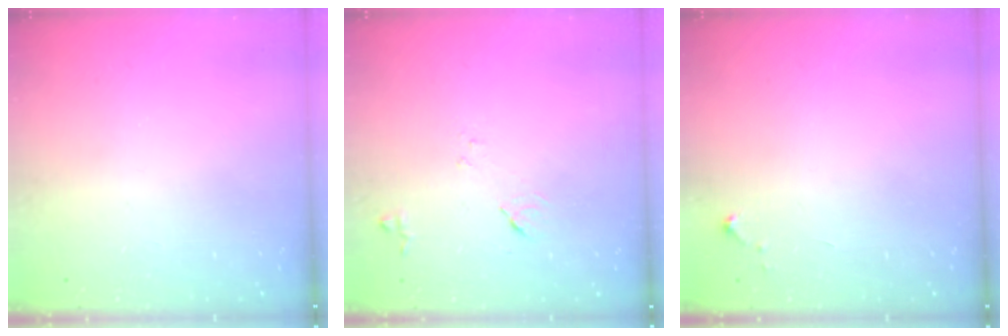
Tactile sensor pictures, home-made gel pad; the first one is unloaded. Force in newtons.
{"total": 8.0, "press": 7.9, "slide": 0.8}
{"total": 2.6, "press": 2.6, "slide": 0.4}